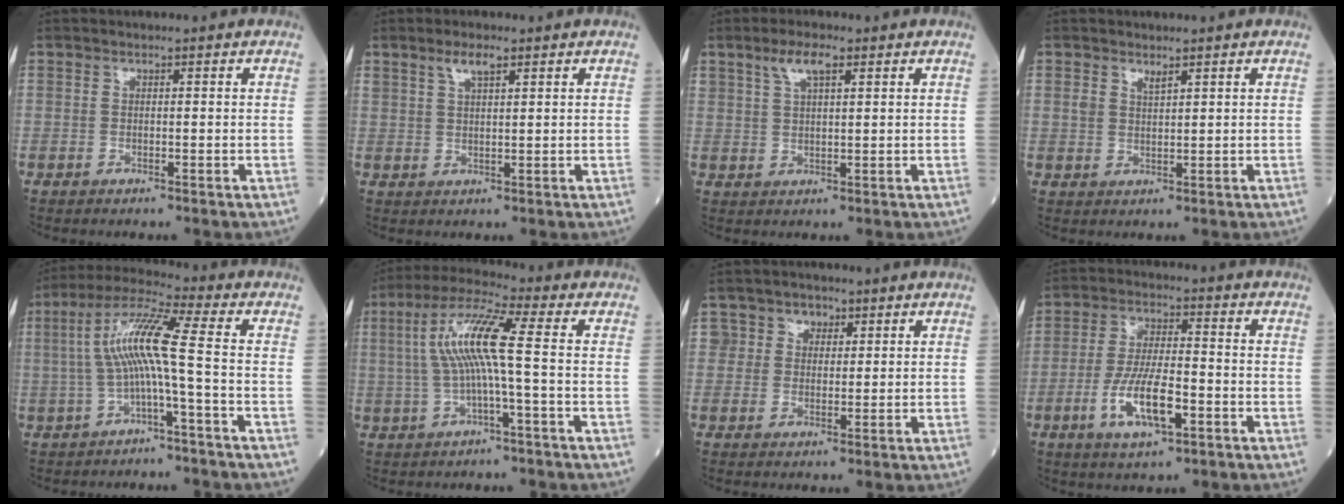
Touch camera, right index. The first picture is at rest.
{"total": 3.2, "force": [2.1, 0.8, 2.3], "torque": [-0.047, 0.006, 0.041]}
{"total": 4.3, "force": [2.5, 1.2, 3.3], "torque": [-0.070, 0.009, 0.051]}
{"total": 1.9, "force": [1.3, 0.8, 1.1], "torque": [-0.024, 0.001, 0.029]}
{"total": 9.1, "force": [-0.8, -0.7, 9.1], "torque": [-0.181, 0.029, -0.016]}
{"total": 9.5, "force": [0.3, 0.3, 9.5], "torque": [-0.193, 0.025, 0.003]}
{"total": 3.9, "force": [1.7, 3.5, 0.5], "torque": [0.005, 0.004, 0.025]}
{"total": 9.5, "force": [-3.4, 2.5, 8.5], "torque": [-0.173, -0.004, -0.060]}